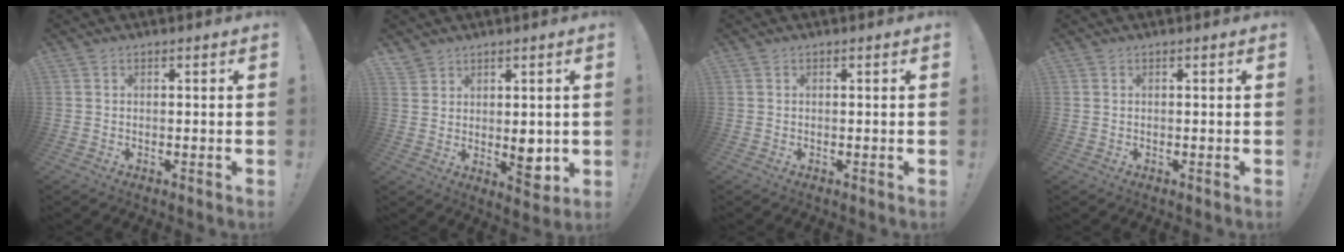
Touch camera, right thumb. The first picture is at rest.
{"total": 6.0, "force": [2.1, 4.4, 3.4], "torque": [-0.038, -0.022, 0.044]}
{"total": 0.0}
{"total": 0.0}